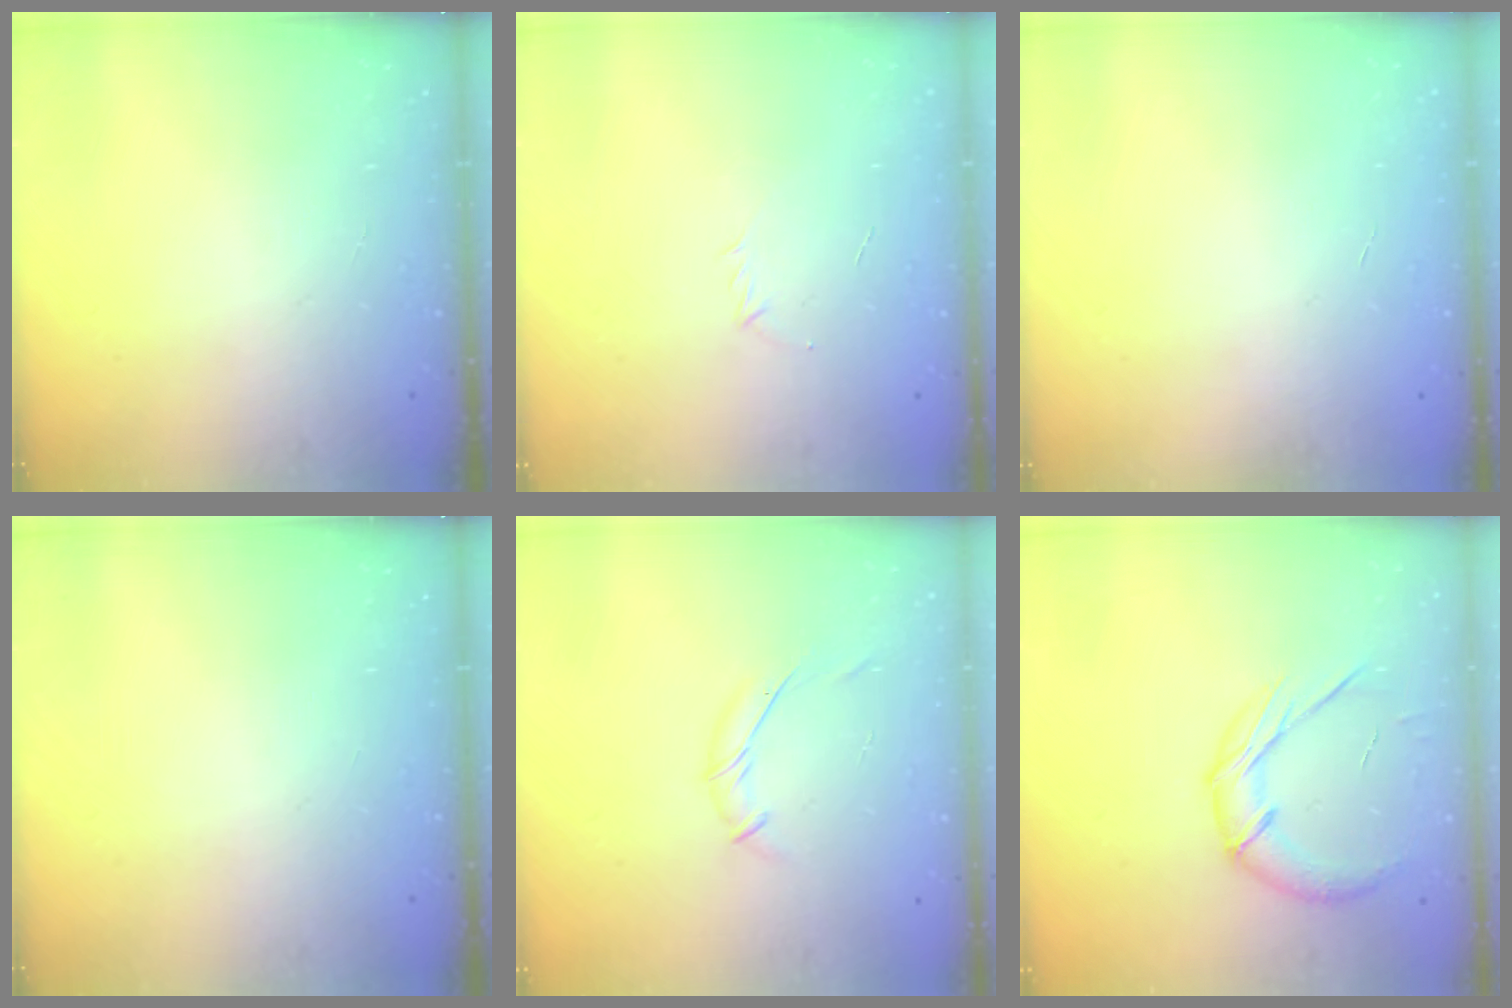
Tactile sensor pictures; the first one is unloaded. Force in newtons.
{"total": 2.7, "press": 2.6, "slide": 0.7}
{"total": 0.0}
{"total": 0.0}
{"total": 5.3, "press": 5.2, "slide": 1.1}
{"total": 11.8, "press": 11.8, "slide": 0.8}